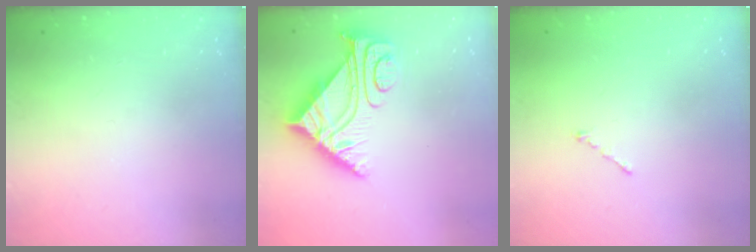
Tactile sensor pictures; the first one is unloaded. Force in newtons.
{"total": 7.9, "press": 7.8, "slide": 0.8}
{"total": 0.7, "press": 0.7, "slide": 0.2}